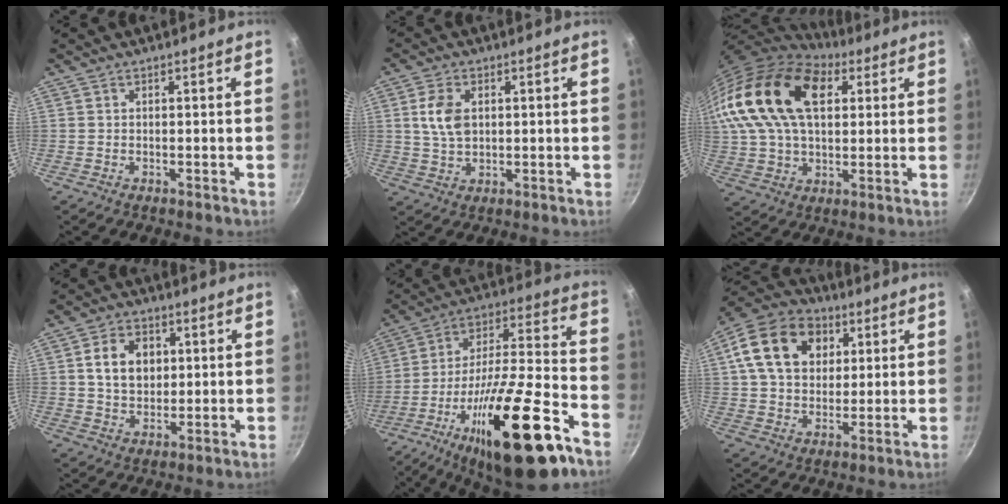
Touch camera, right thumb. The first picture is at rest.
{"total": 6.6, "force": [1.3, 4.3, 4.8], "torque": [-0.086, -0.002, 0.027]}
{"total": 26.3, "force": [9.2, 15.8, 18.9], "torque": [-0.360, 0.011, 0.156]}
{"total": 8.9, "force": [1.6, 6.8, 5.5], "torque": [-0.073, 0.001, 0.027]}
{"total": 29.2, "force": [-14.9, 8.7, 23.6], "torque": [-0.357, 0.065, -0.241]}
{"total": 17.3, "force": [5.1, 13.0, 10.3], "torque": [-0.160, 0.011, 0.077]}